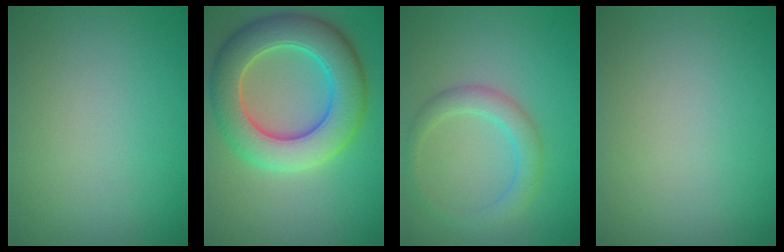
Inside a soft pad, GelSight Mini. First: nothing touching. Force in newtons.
{"total": 8.9, "press": 8.9, "slide": 0.4}
{"total": 2.8, "press": 2.8, "slide": 0.1}
{"total": 0.0}